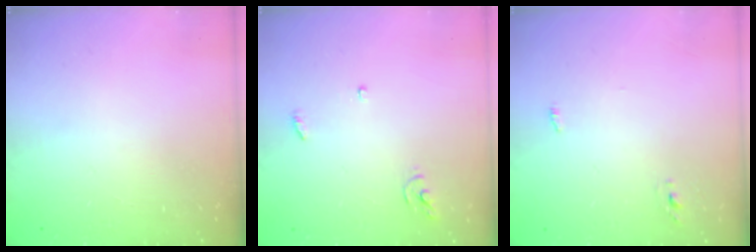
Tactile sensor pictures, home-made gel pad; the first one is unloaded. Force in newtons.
{"total": 3.9, "press": 3.9, "slide": 0.4}
{"total": 2.7, "press": 2.6, "slide": 0.8}